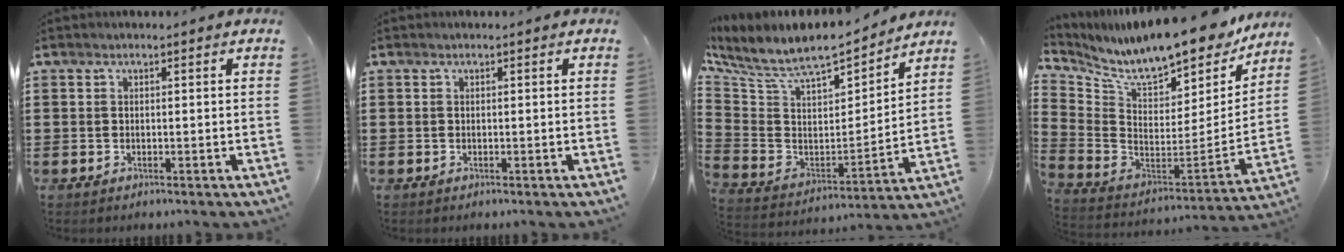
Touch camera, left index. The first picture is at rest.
{"total": 0.0}
{"total": 8.2, "force": [6.8, 2.5, 3.7], "torque": [-0.107, -0.054, 0.115]}
{"total": 11.2, "force": [10.0, 1.7, 4.8], "torque": [-0.121, -0.081, 0.168]}